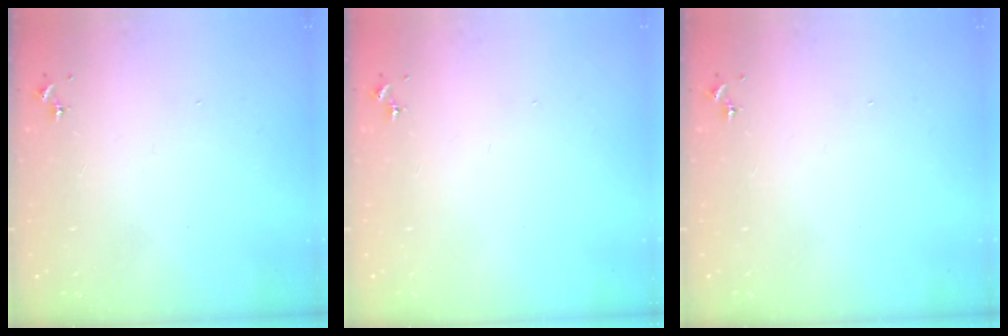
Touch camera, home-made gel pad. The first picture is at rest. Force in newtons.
{"total": 0.0}
{"total": 0.0}